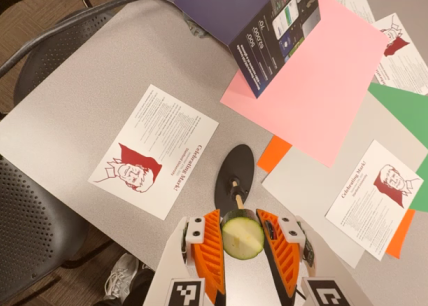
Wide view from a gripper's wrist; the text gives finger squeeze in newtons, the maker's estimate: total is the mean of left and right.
{"total": 12.7, "left": 12.7, "right": 12.7}